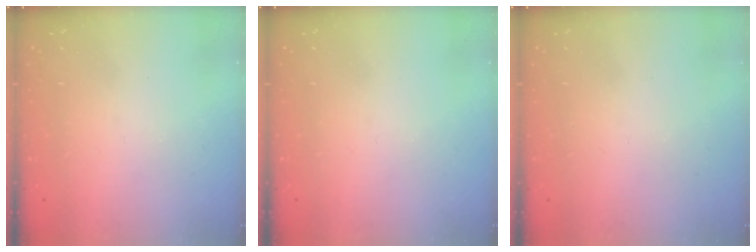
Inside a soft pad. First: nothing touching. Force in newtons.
{"total": 0.0}
{"total": 1.7, "press": 1.6, "slide": 0.1}